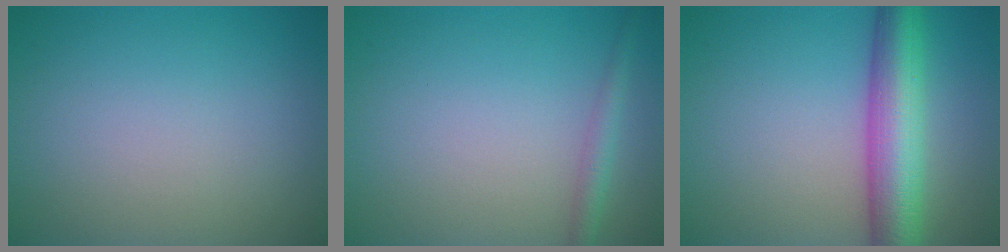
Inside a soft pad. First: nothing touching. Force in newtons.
{"total": 1.8, "press": 1.8, "slide": 0.1}
{"total": 7.7, "press": 7.7, "slide": 0.2}